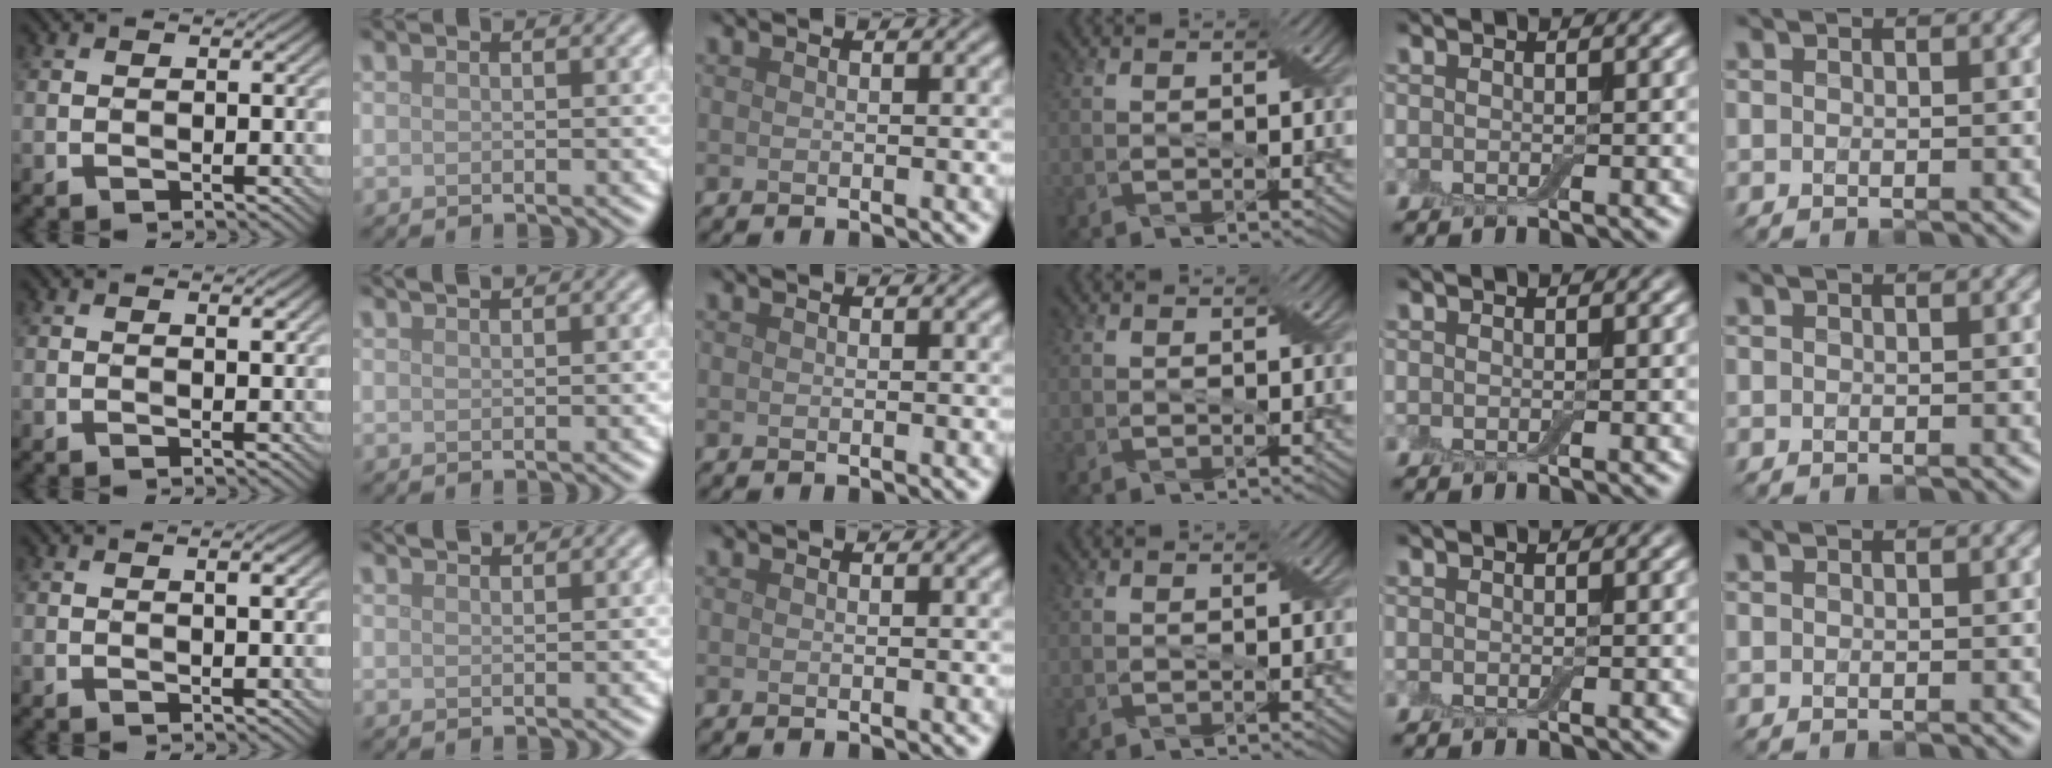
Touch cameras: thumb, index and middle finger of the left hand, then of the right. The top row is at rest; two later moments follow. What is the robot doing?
{"motion": "fold", "object": "bandage"}